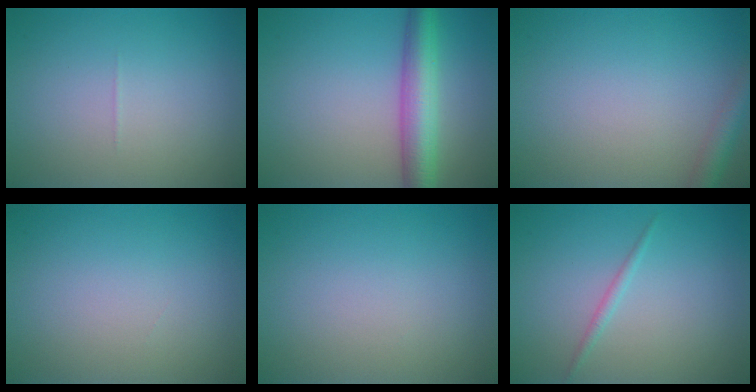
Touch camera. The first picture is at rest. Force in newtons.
{"total": 5.5, "press": 5.5, "slide": 0.2}
{"total": 2.4, "press": 2.4, "slide": 0.1}
{"total": 0.0}
{"total": 0.0}
{"total": 0.9, "press": 0.9, "slide": 0.0}